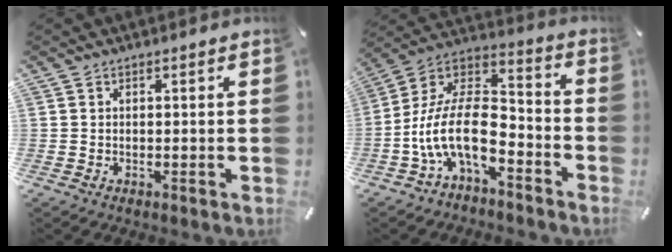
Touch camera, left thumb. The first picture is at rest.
{"total": 16.7, "force": [-7.8, 8.3, 12.2], "torque": [-0.264, 0.016, -0.140]}